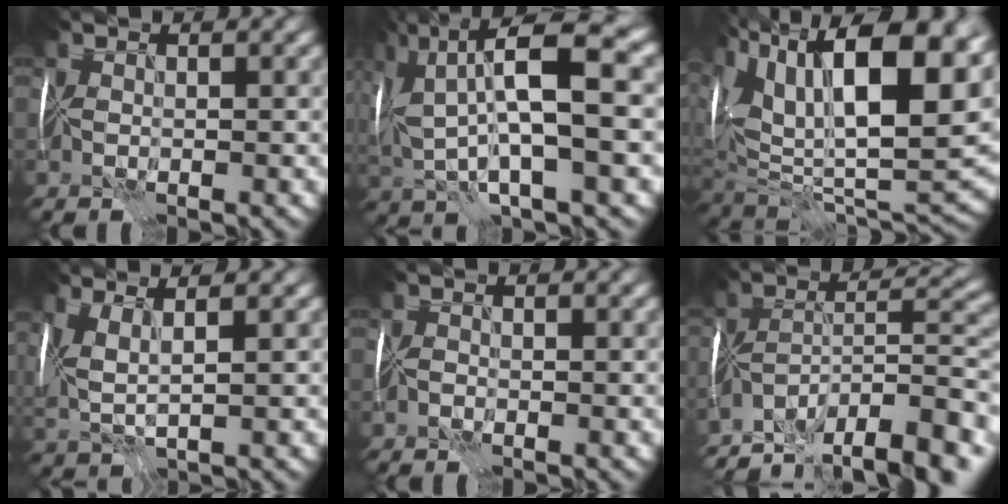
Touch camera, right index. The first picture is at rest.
{"total": 11.9, "force": [2.6, 2.8, 11.2], "torque": [-0.219, 0.017, 0.048]}
{"total": 19.0, "force": [6.7, 8.6, 15.6], "torque": [-0.236, 0.022, 0.120]}
{"total": 3.3, "force": [0.8, 0.5, 3.2], "torque": [-0.086, 0.003, 0.022]}
{"total": 1.2, "force": [-1.1, -0.3, -0.2], "torque": [0.008, -0.004, -0.022]}
{"total": 13.1, "force": [-10.8, 3.4, 6.6], "torque": [-0.109, 0.008, -0.165]}